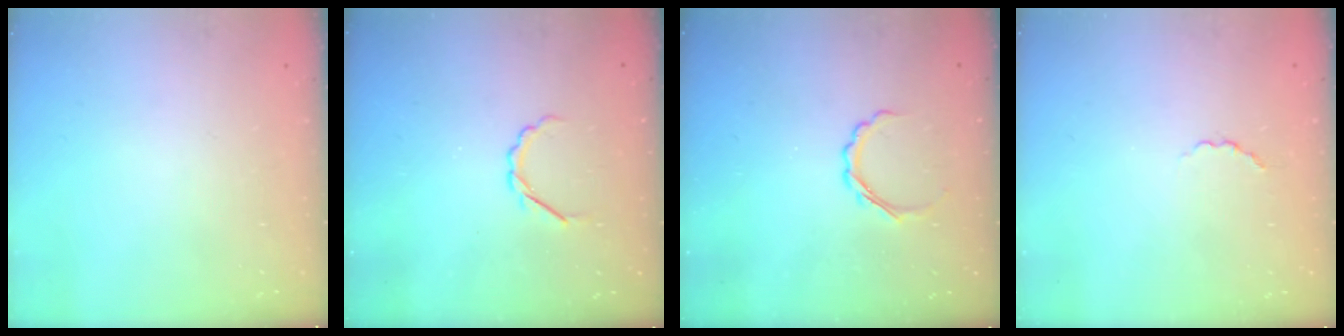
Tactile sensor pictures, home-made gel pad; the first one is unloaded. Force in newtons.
{"total": 2.4, "press": 2.2, "slide": 0.8}
{"total": 5.2, "press": 5.0, "slide": 1.4}
{"total": 2.2, "press": 2.0, "slide": 0.8}